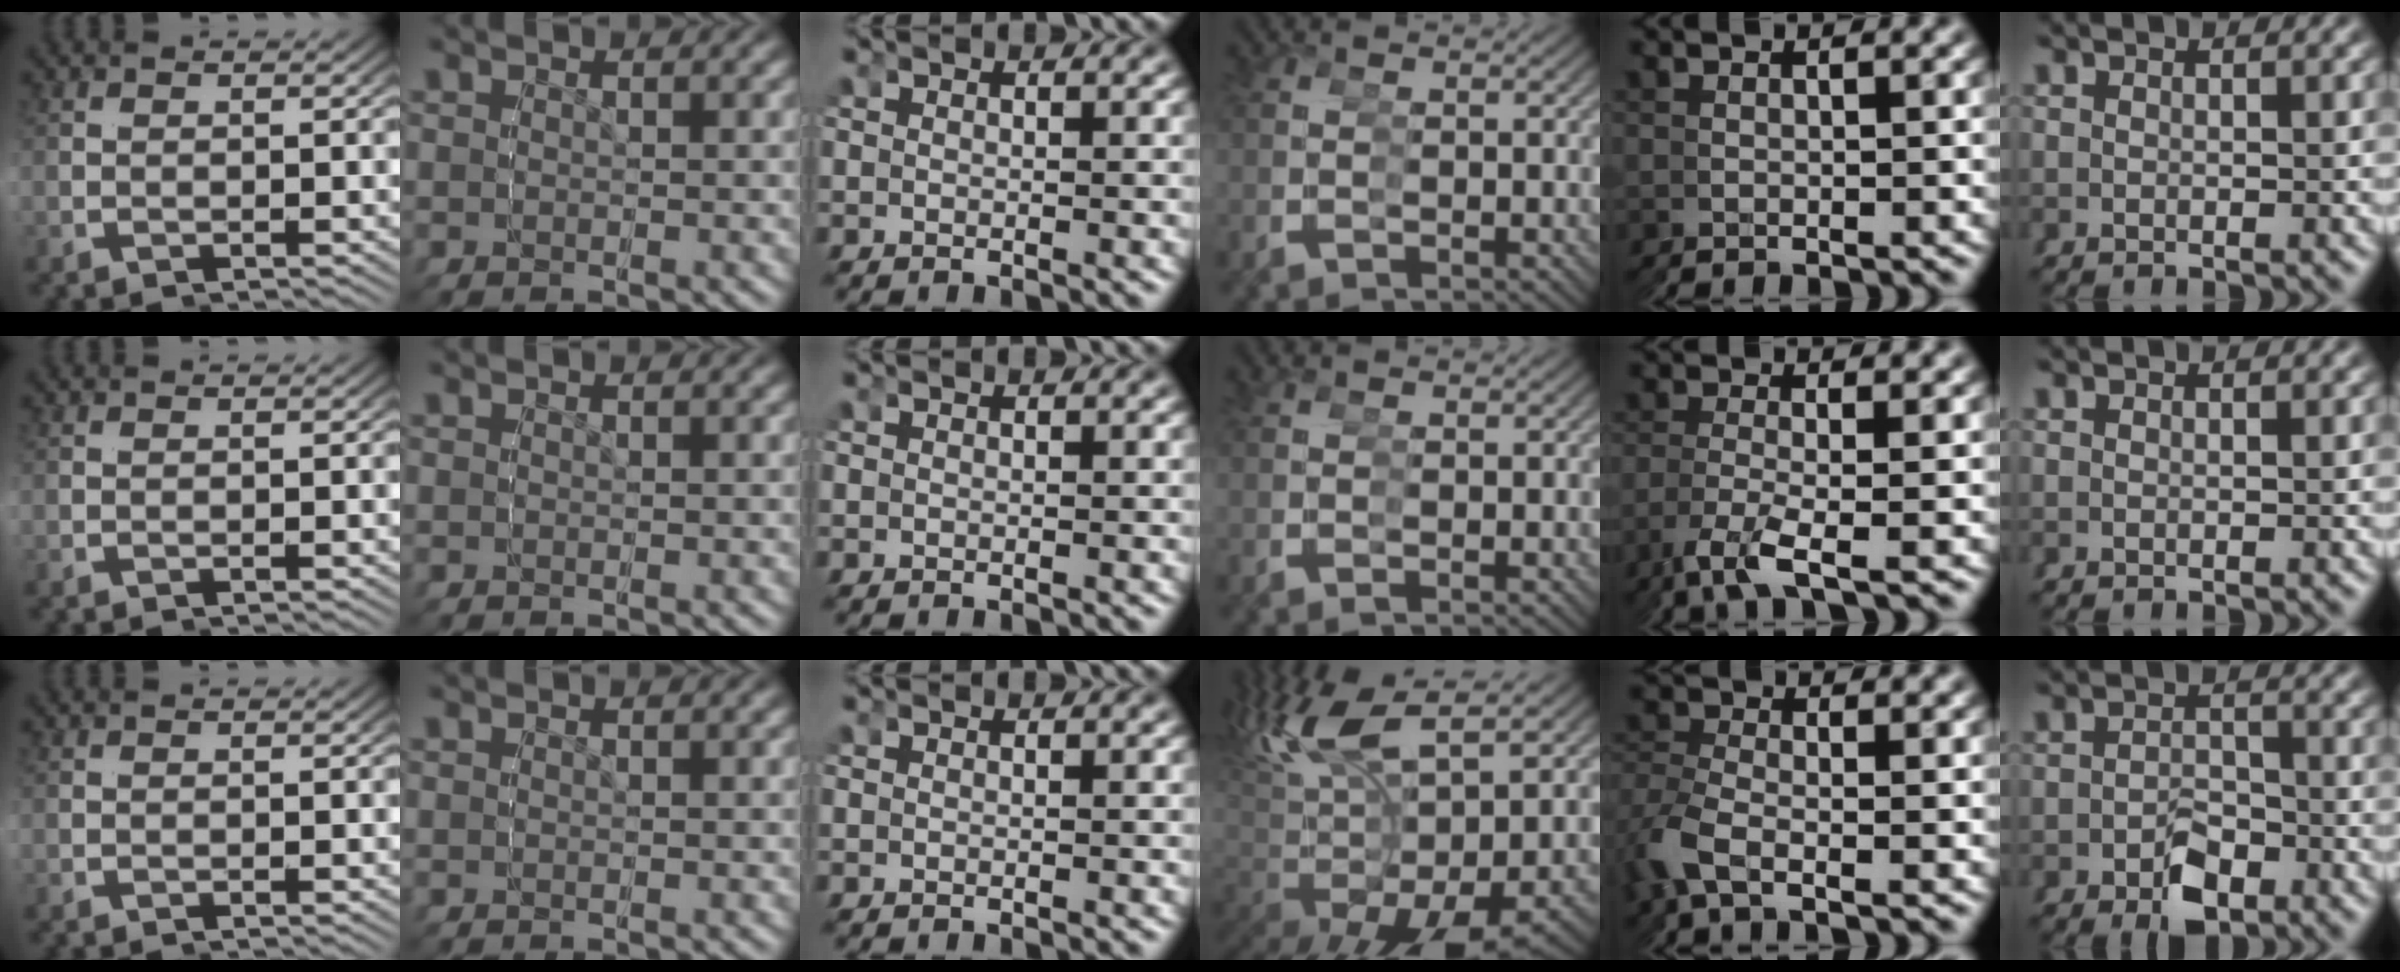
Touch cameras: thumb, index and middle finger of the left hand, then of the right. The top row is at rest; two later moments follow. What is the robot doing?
{"motion": "grasp_and_lifting", "object": "glasses"}